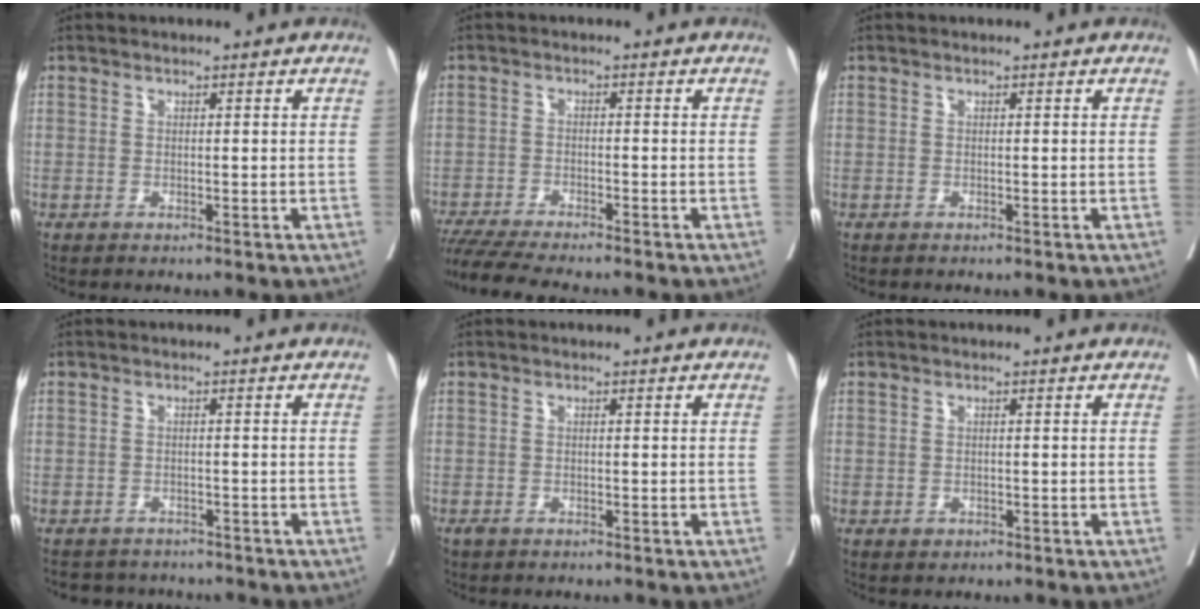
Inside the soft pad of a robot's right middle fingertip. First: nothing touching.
{"total": 9.4, "force": [-8.4, 0.3, 4.3], "torque": [-0.063, -0.018, -0.135]}
{"total": 0.0}
{"total": 5.6, "force": [-5.4, 1.7, 0.5], "torque": [-0.003, 0.000, -0.072]}
{"total": 0.6, "force": [-0.5, 0.3, 0.2], "torque": [-0.009, -0.001, -0.009]}
{"total": 0.8, "force": [-0.4, 0.7, 0.3], "torque": [-0.004, 0.002, -0.002]}